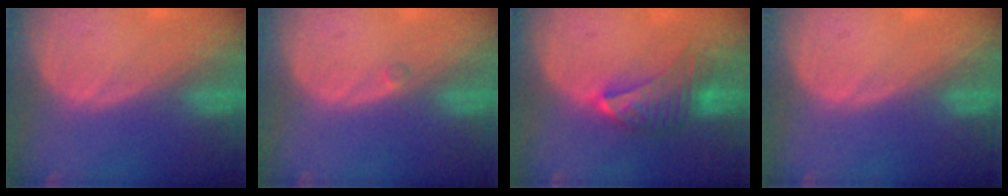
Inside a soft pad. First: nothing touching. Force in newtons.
{"total": 0.5, "press": 0.5, "slide": 0.2}
{"total": 7.0, "press": 6.7, "slide": 1.9}
{"total": 0.0}